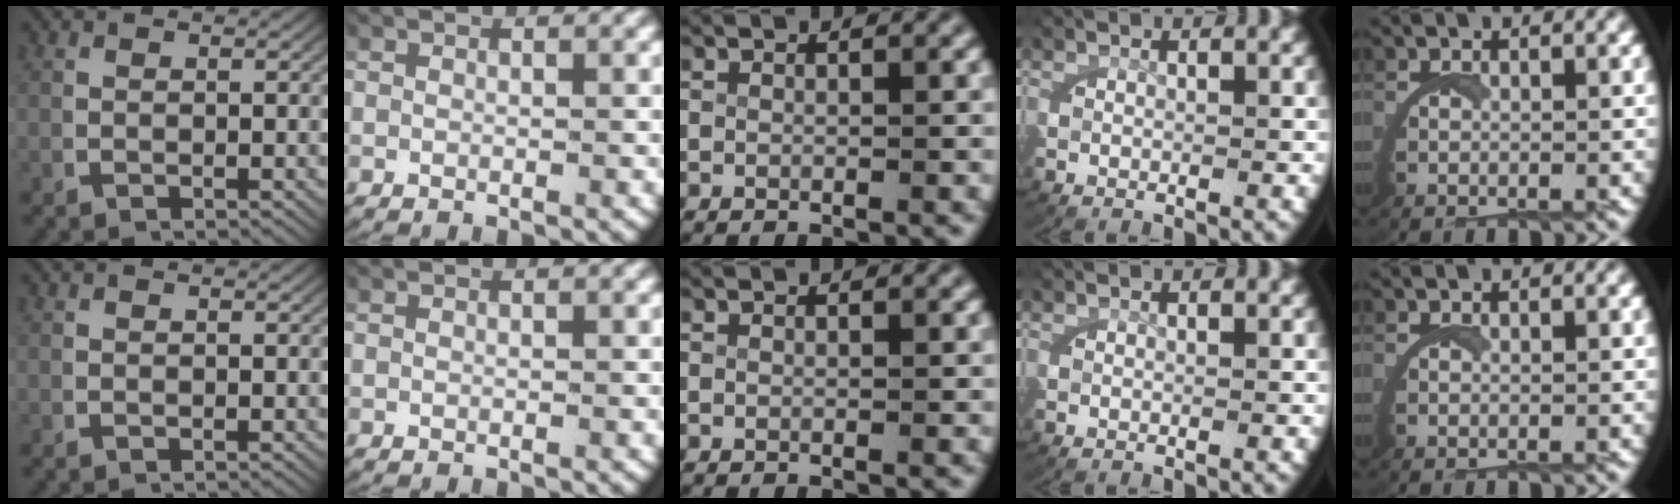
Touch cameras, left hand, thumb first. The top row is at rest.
{}